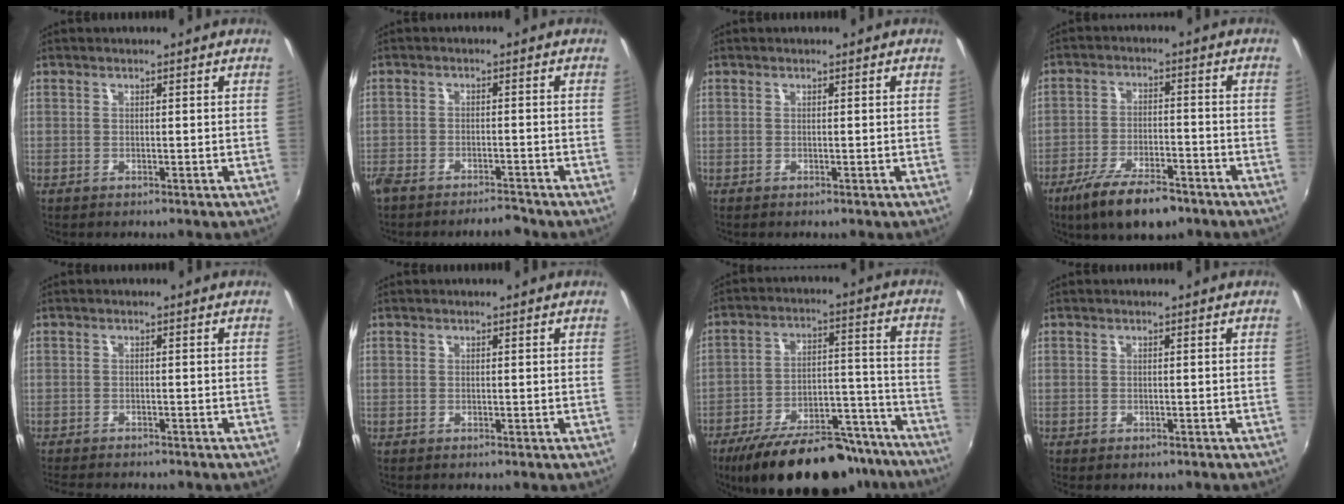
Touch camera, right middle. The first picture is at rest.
{"total": 5.7, "force": [-5.2, 1.3, 1.9], "torque": [-0.060, -0.009, -0.087]}
{"total": 0.0}
{"total": 12.0, "force": [-8.6, 4.0, 7.5], "torque": [-0.163, -0.025, -0.145]}
{"total": 6.4, "force": [-5.7, 1.3, 2.4], "torque": [-0.060, -0.020, -0.090]}
{"total": 0.0}
{"total": 25.6, "force": [-20.5, 9.7, 12.0], "torque": [-0.208, 0.010, -0.274]}
{"total": 1.6, "force": [-1.2, 0.8, 0.7], "torque": [-0.015, -0.009, -0.017]}